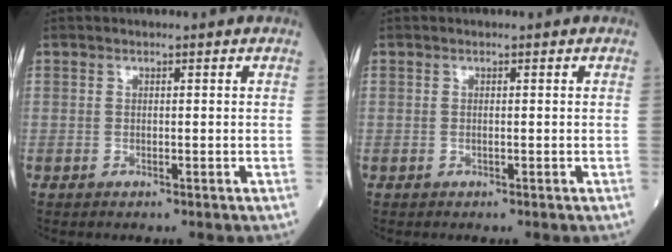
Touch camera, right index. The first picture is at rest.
{"total": 0.0}